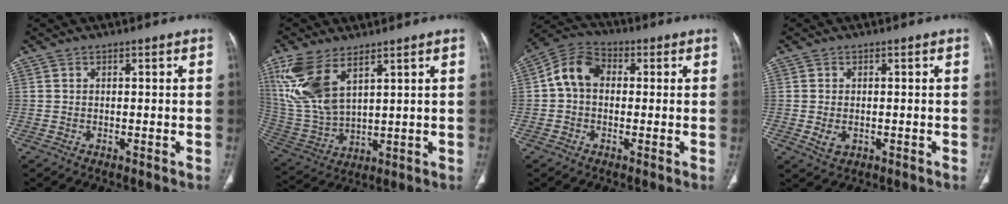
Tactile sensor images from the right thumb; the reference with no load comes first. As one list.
[{"total": 13.8, "force": [7.2, 6.4, 9.9], "torque": [-0.217, -0.020, 0.165]}, {"total": 8.1, "force": [0.5, 6.0, 5.4], "torque": [-0.089, 0.027, -0.003]}, {"total": 2.7, "force": [-0.5, 1.9, 1.9], "torque": [-0.035, -0.002, -0.002]}]